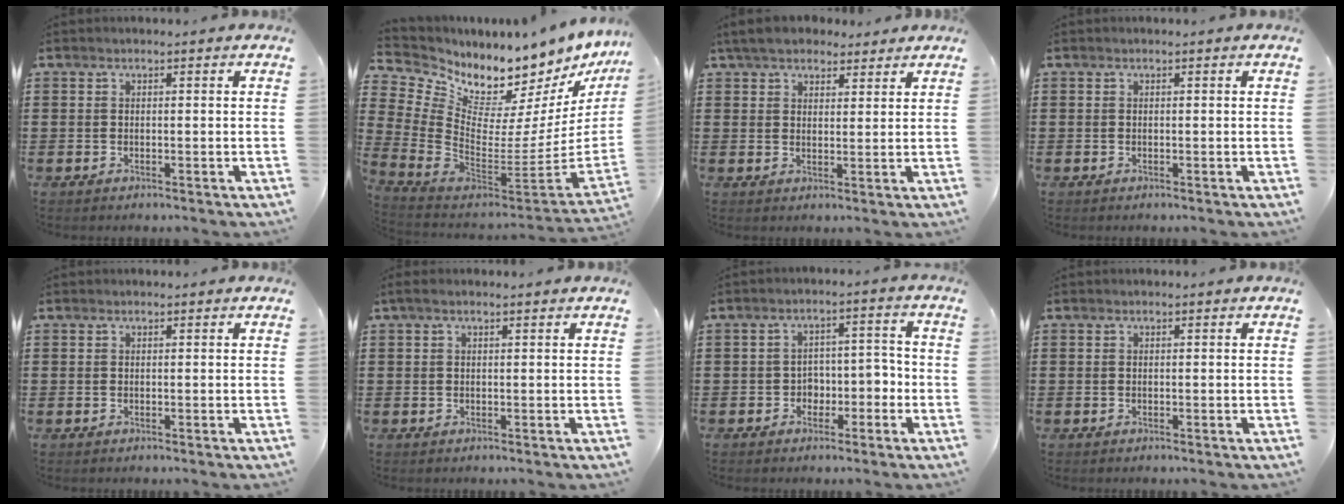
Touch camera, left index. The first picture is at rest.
{"total": 6.3, "force": [6.1, 1.6, 0.2], "torque": [-0.057, -0.086, 0.102]}
{"total": 4.8, "force": [4.1, 1.9, 1.5], "torque": [-0.045, 0.001, 0.077]}
{"total": 0.0}
{"total": 0.0}
{"total": 0.8, "force": [0.1, 0.2, 0.8], "torque": [-0.015, 0.000, 0.003]}
{"total": 3.7, "force": [-2.1, 2.7, 1.5], "torque": [-0.036, 0.009, -0.046]}
{"total": 0.0}